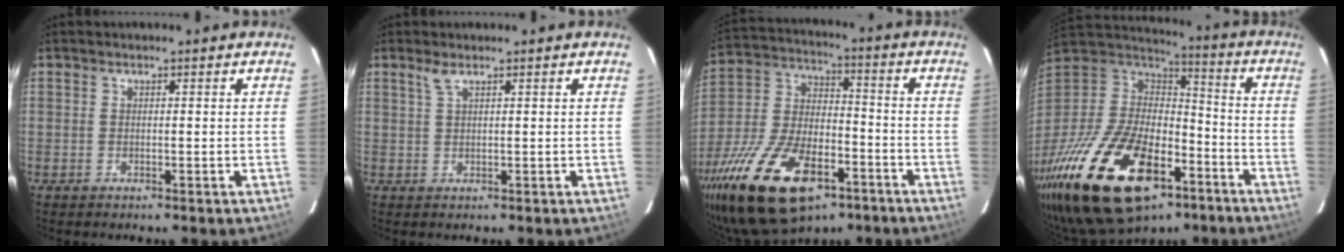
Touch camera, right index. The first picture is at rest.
{"total": 1.4, "force": [1.0, 0.0, 1.0], "torque": [-0.023, 0.004, 0.022]}
{"total": 25.4, "force": [-14.3, 12.3, 17.0], "torque": [-0.356, -0.023, -0.238]}
{"total": 34.9, "force": [-19.4, 17.6, 23.1], "torque": [-0.485, -0.032, -0.310]}